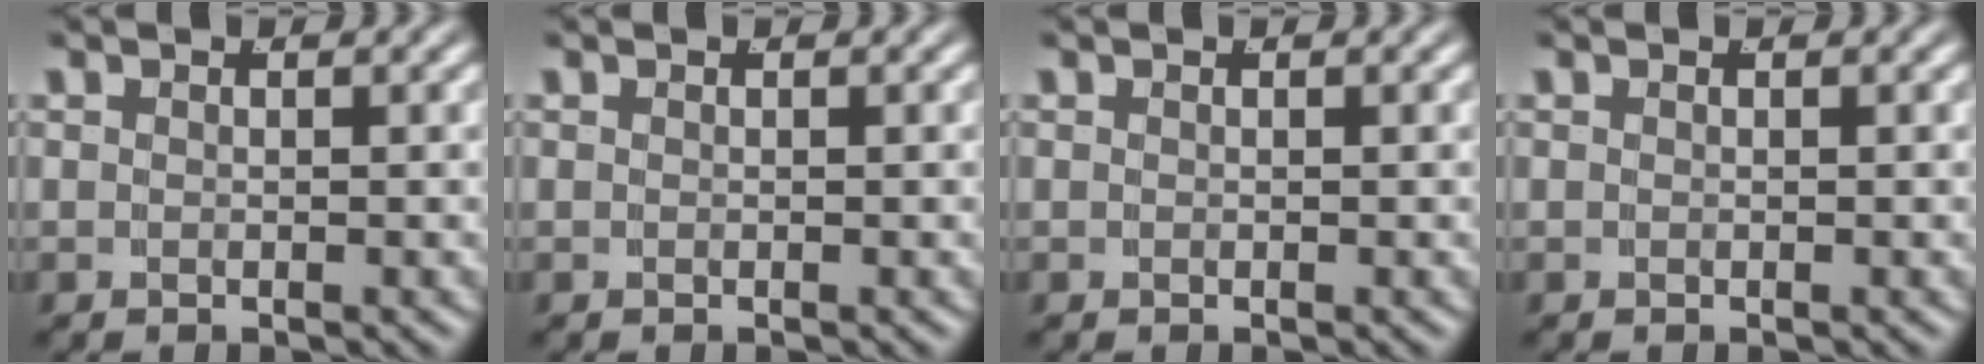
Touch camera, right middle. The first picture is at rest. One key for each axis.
{"total": 0.0}
{"total": 0.0}
{"total": 0.0}